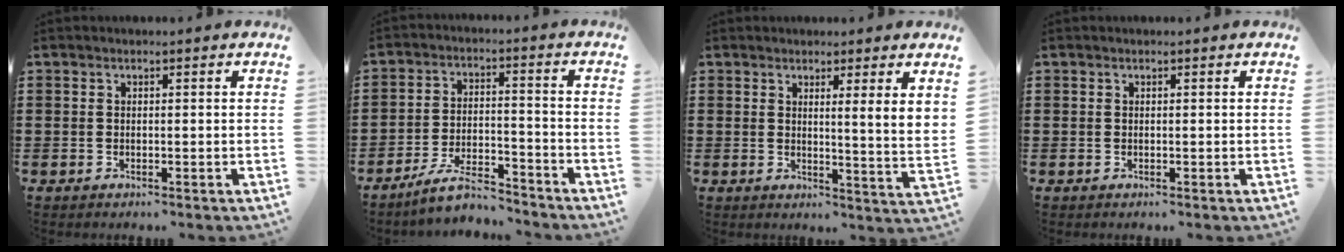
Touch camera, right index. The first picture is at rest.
{"total": 6.8, "force": [-6.1, 0.9, 2.8], "torque": [-0.062, 0.005, -0.118]}
{"total": 3.6, "force": [2.7, -1.0, 2.3], "torque": [-0.045, -0.016, 0.043]}
{"total": 0.0}